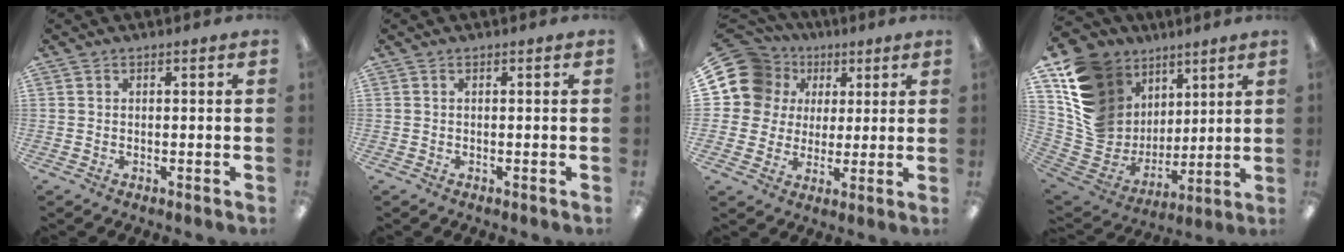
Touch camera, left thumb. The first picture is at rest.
{"total": 0.0}
{"total": 13.7, "force": [4.6, 12.1, 4.2], "torque": [-0.092, -0.013, 0.093]}
{"total": 16.7, "force": [7.5, 13.8, 5.6], "torque": [-0.115, -0.052, 0.169]}